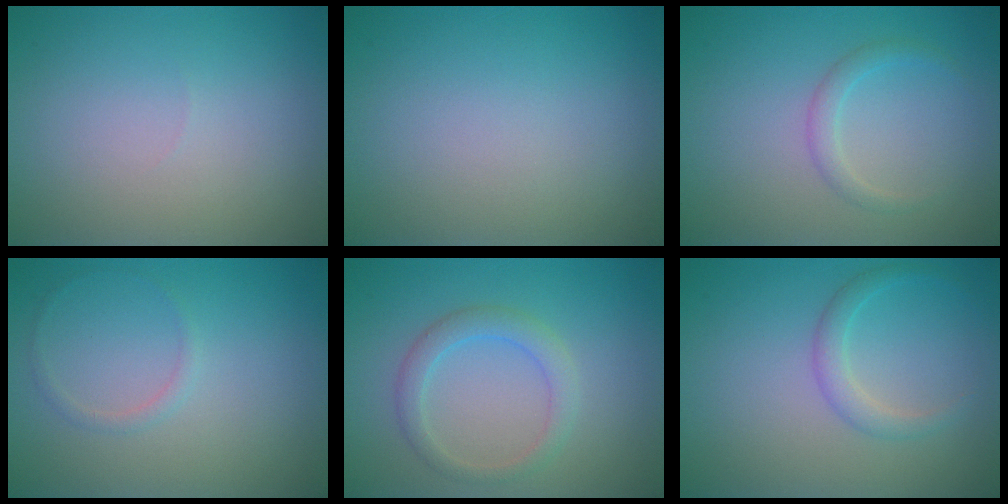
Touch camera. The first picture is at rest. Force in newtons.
{"total": 0.0}
{"total": 1.4, "press": 1.4, "slide": 0.1}
{"total": 0.8, "press": 0.8, "slide": 0.1}
{"total": 2.4, "press": 2.4, "slide": 0.2}
{"total": 1.8, "press": 1.8, "slide": 0.1}